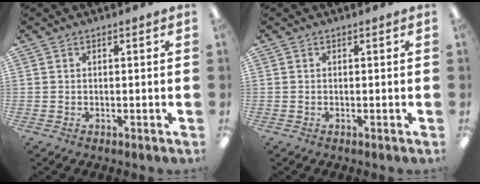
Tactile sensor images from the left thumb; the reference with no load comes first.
{"total": 0.0}